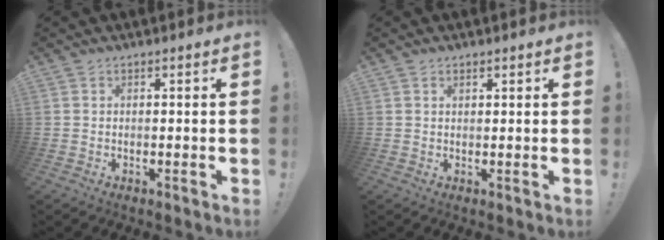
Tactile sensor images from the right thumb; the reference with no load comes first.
{"total": 1.0, "force": [0.8, 0.4, 0.4], "torque": [0.000, -0.004, 0.014]}